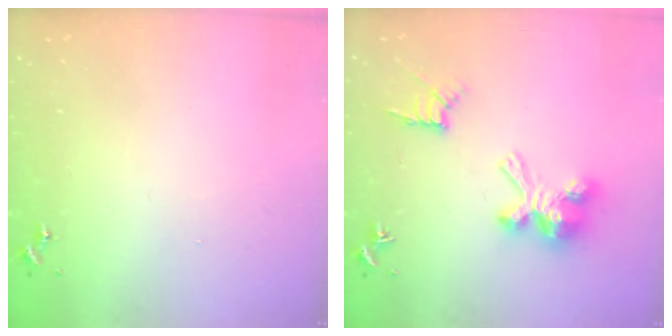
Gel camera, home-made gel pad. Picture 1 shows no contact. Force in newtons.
{"total": 12.7, "press": 12.7, "slide": 0.4}